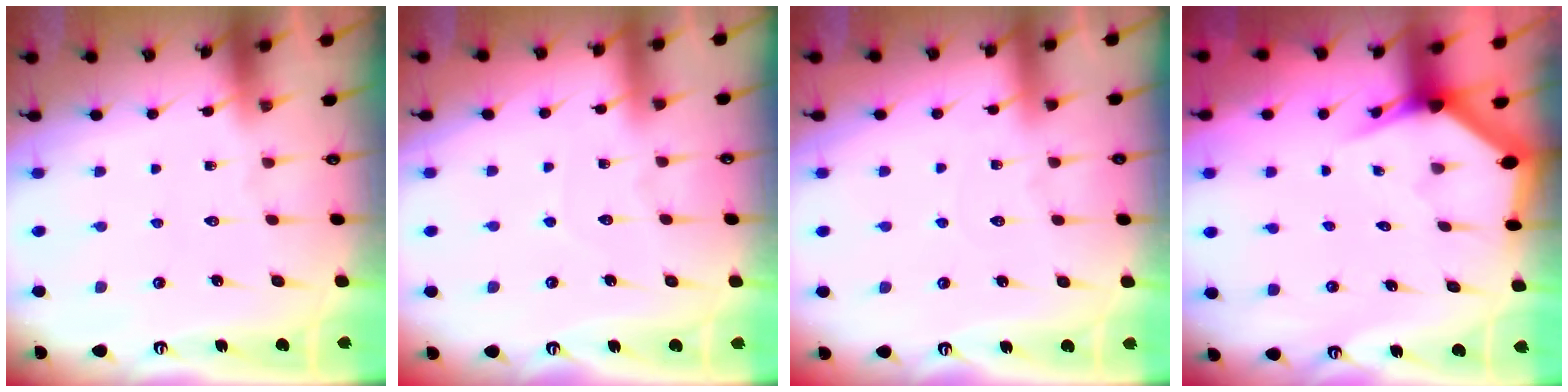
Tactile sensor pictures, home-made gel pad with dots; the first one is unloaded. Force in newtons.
{"total": 2.8, "press": 2.7, "slide": 0.4}
{"total": 2.7, "press": 2.7, "slide": 0.3}
{"total": 2.9, "press": 2.9, "slide": 0.2}